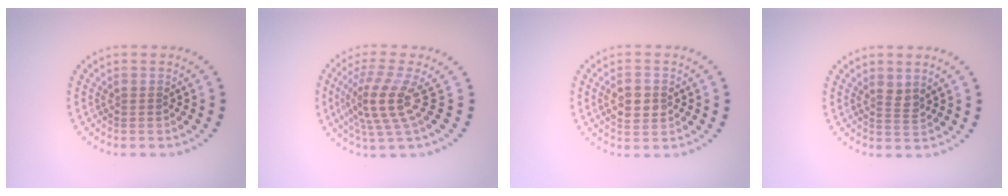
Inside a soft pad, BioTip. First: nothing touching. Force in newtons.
{"total": 4.0, "press": 2.8, "slide": 2.9}
{"total": 2.5, "press": 2.5, "slide": 0.2}
{"total": 1.3, "press": 1.0, "slide": 0.8}